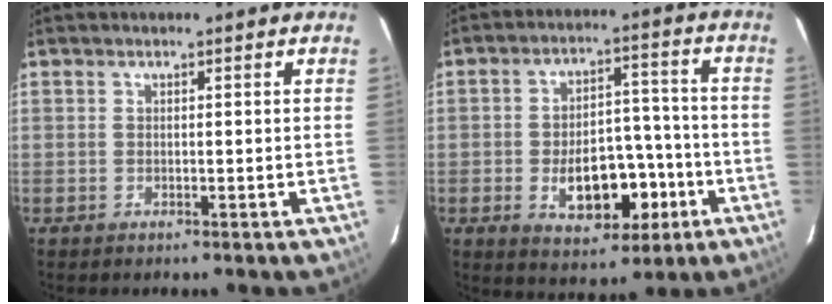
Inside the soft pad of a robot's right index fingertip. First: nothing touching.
{"total": 12.7, "force": [-4.5, 7.3, 9.3], "torque": [-0.159, 0.020, -0.047]}